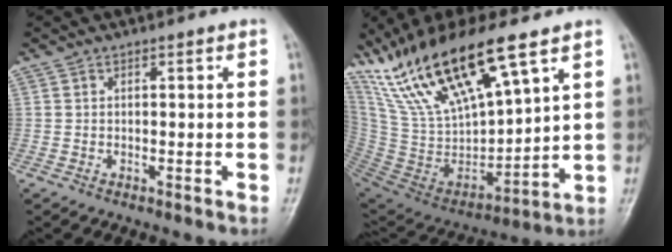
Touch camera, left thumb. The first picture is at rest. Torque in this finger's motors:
{"motor_torque": [0.71, 0.85, 1.28, -1.49, 0.53]}